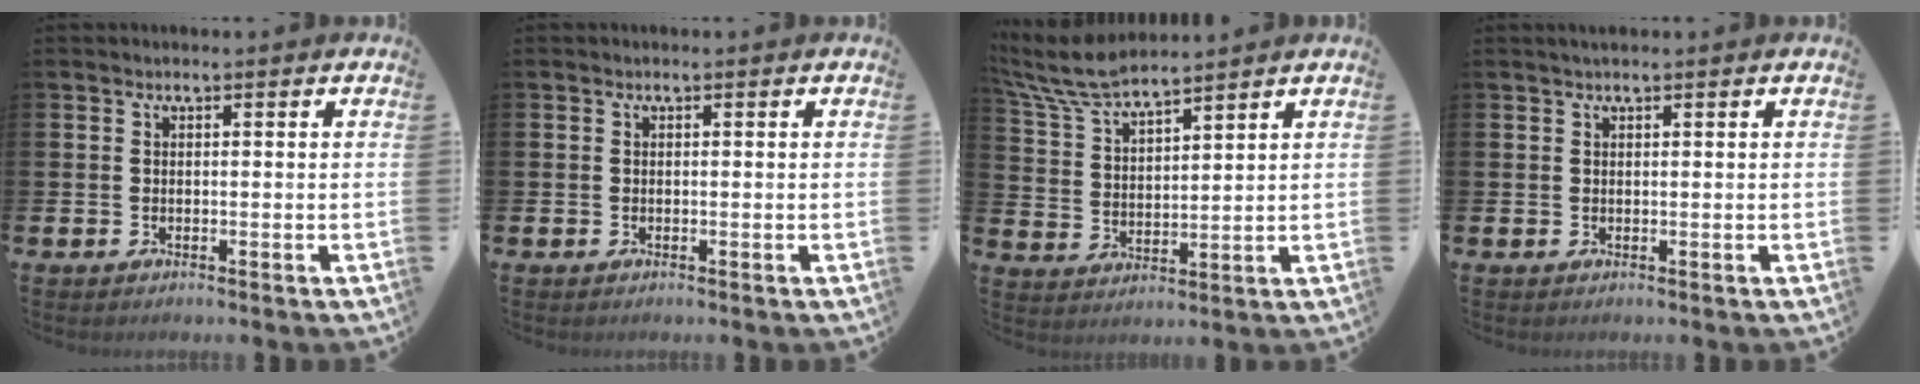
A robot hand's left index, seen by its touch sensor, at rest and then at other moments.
{"total": 0.0}
{"total": 7.6, "force": [7.1, 1.1, 2.6], "torque": [-0.078, -0.027, 0.130]}
{"total": 0.8, "force": [0.7, 0.1, 0.4], "torque": [-0.003, 0.002, 0.011]}